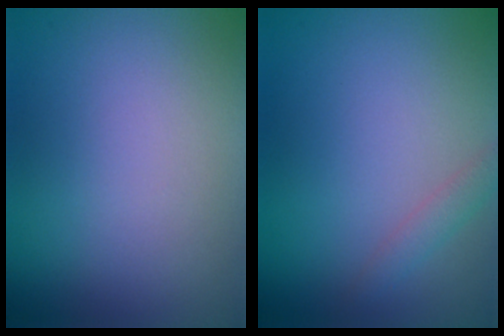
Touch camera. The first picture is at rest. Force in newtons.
{"total": 1.3, "press": 1.3, "slide": 0.1}